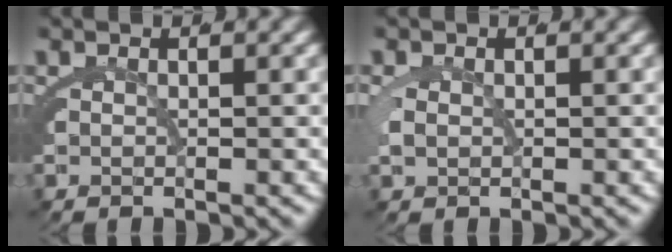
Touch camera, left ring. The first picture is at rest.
{"total": 0.6, "force": [0.3, 0.1, 0.6], "torque": [-0.016, -0.002, 0.010]}